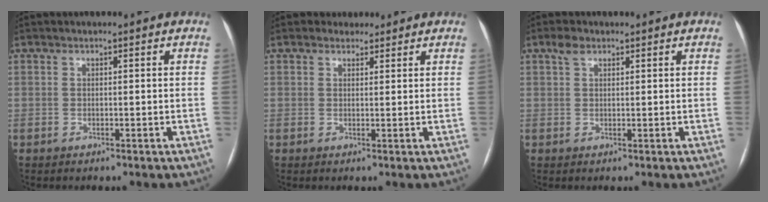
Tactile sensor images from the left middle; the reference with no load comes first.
{"total": 2.0, "force": [1.6, 1.2, -0.1], "torque": [0.003, 0.007, 0.021]}
{"total": 1.9, "force": [1.2, 0.9, 1.0], "torque": [-0.026, 0.011, 0.025]}